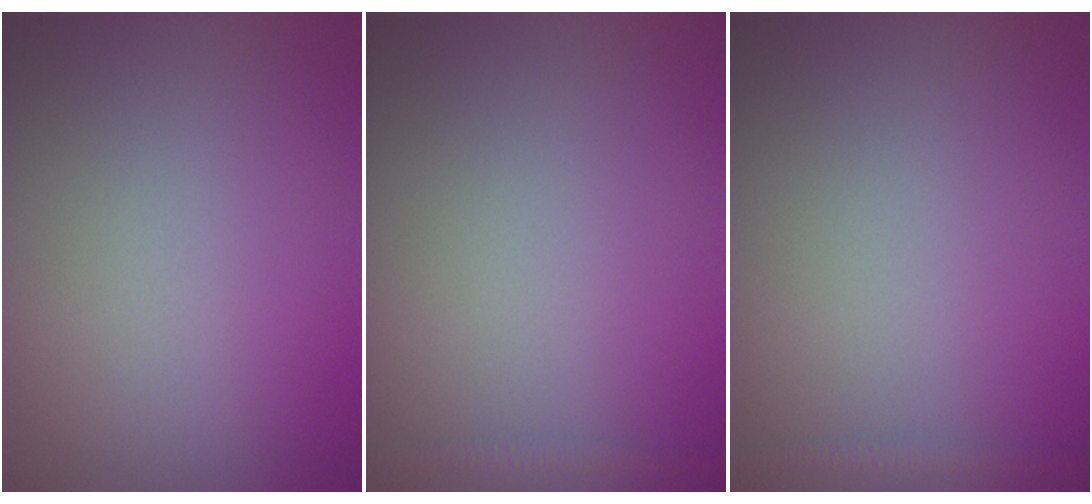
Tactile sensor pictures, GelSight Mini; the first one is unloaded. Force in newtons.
{"total": 1.0, "press": 1.0, "slide": 0.1}
{"total": 1.0, "press": 1.0, "slide": 0.1}